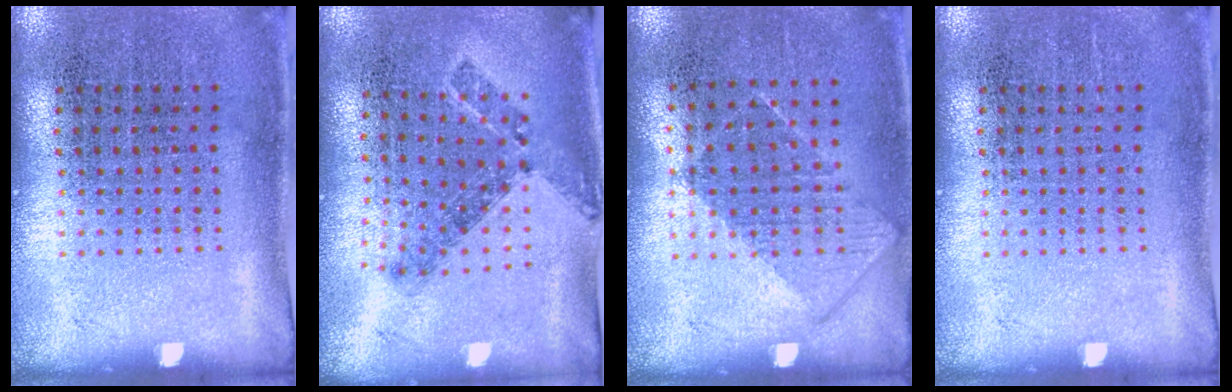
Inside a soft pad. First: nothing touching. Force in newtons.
{"total": 0.7, "press": 0.7, "slide": 0.3}
{"total": 0.9, "press": 0.7, "slide": 0.4}
{"total": 0.0}